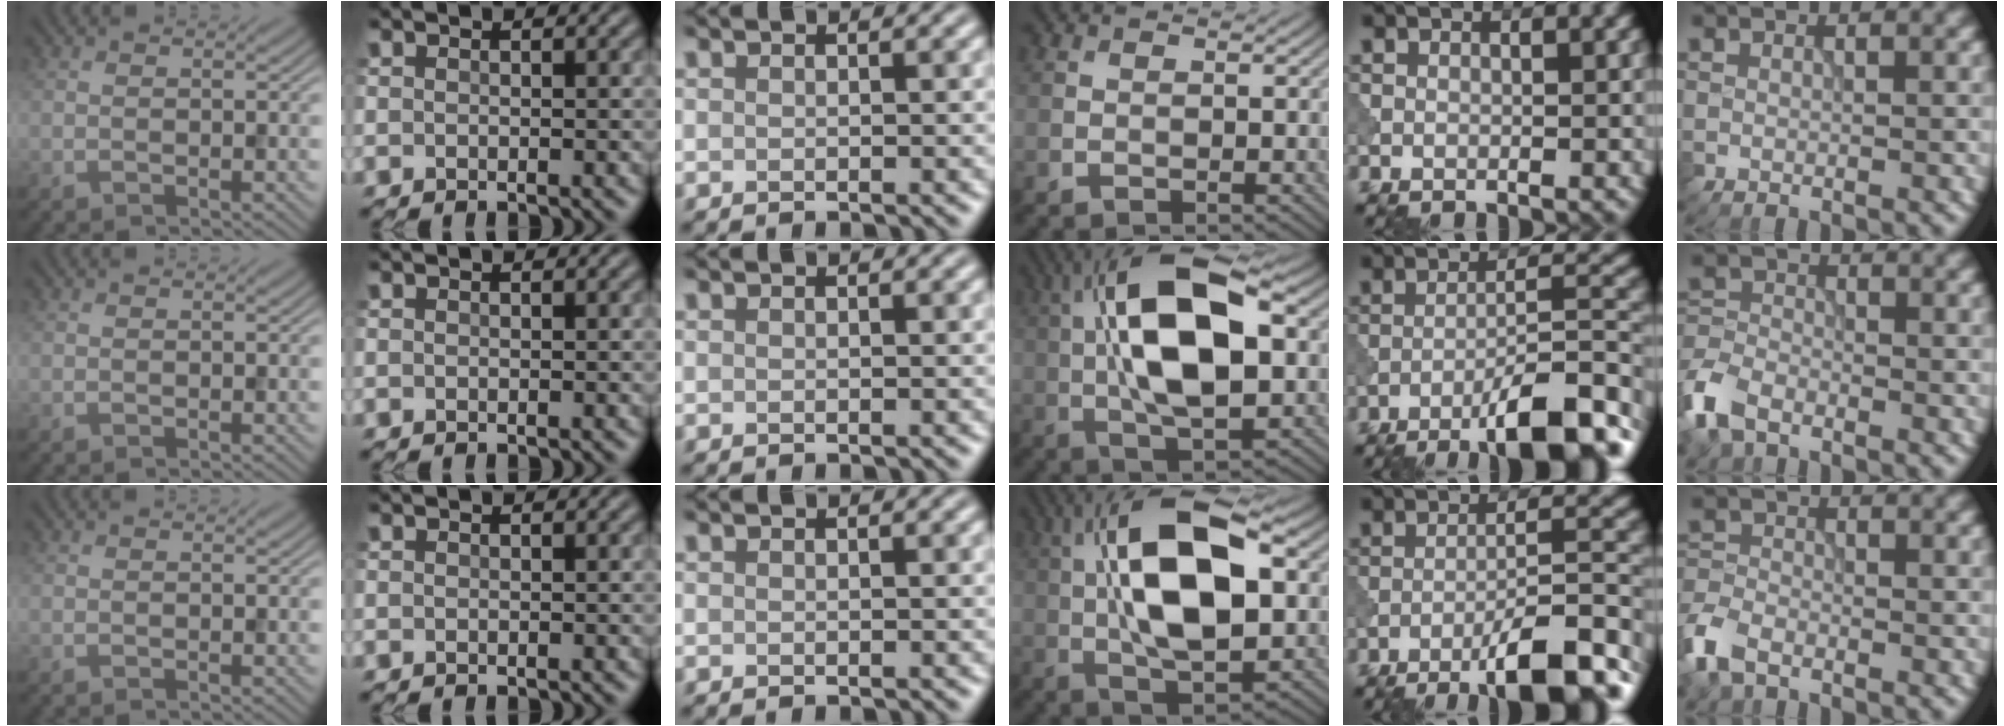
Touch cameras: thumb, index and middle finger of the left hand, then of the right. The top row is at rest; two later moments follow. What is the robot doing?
{"motion": "shake", "object": "bell"}